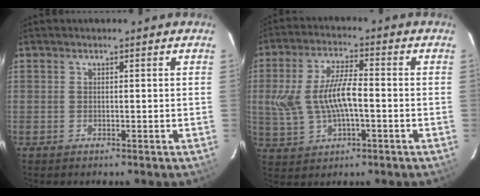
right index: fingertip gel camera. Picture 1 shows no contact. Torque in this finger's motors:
{"motor_torque": [0.36, -0.07, 0.27, 0.13]}